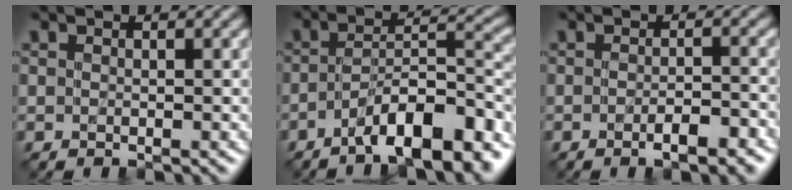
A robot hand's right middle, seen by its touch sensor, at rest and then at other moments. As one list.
[{"total": 10.4, "force": [-6.3, 3.0, 7.8], "torque": [-0.109, 0.013, -0.102]}, {"total": 3.2, "force": [-1.5, 0.9, 2.6], "torque": [-0.037, 0.003, -0.020]}]